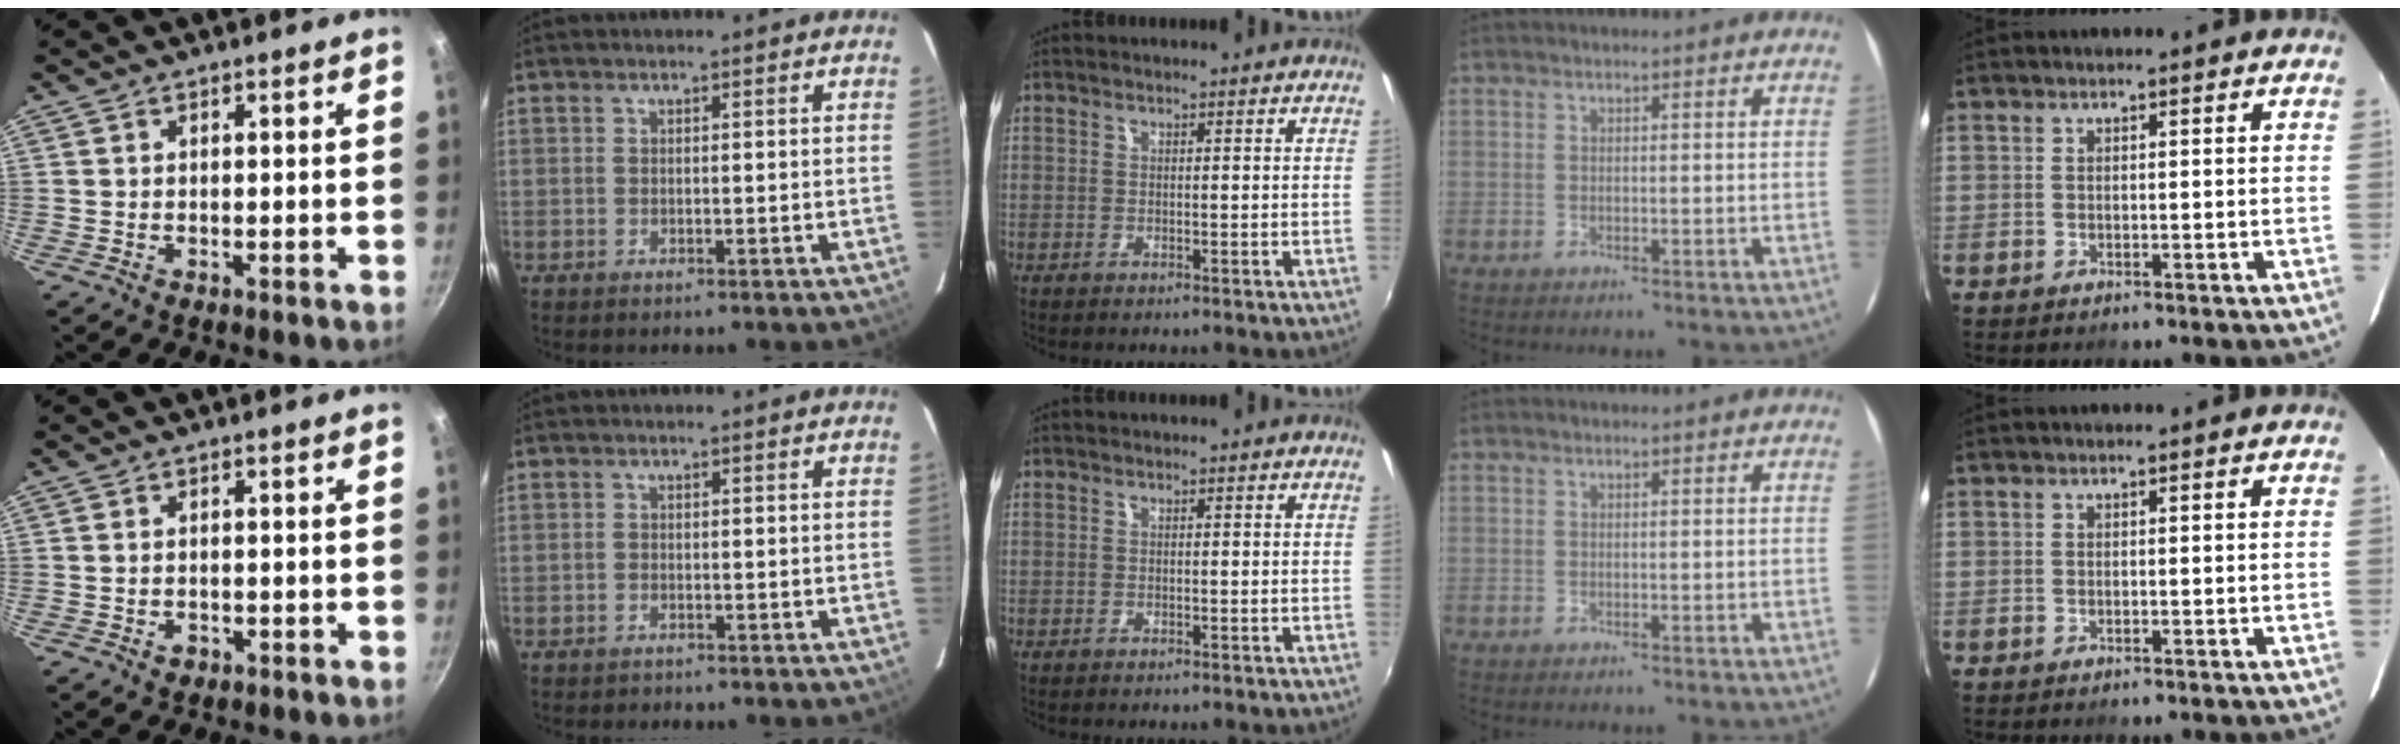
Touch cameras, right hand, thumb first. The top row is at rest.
{"thumb": {"total": 1.5, "force": [-0.6, 1.1, 0.8], "torque": [-0.013, 0.002, -0.007]}, "index": {"total": 1.0, "force": [-0.8, 0.6, 0.0], "torque": [-0.003, 0.004, -0.012]}}